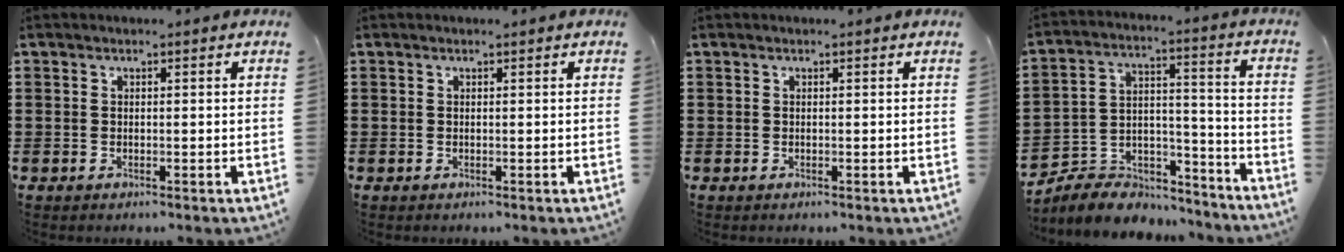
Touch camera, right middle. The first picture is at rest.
{"total": 0.0}
{"total": 0.0}
{"total": 7.3, "force": [-6.9, 2.2, 1.1], "torque": [-0.029, 0.012, -0.140]}